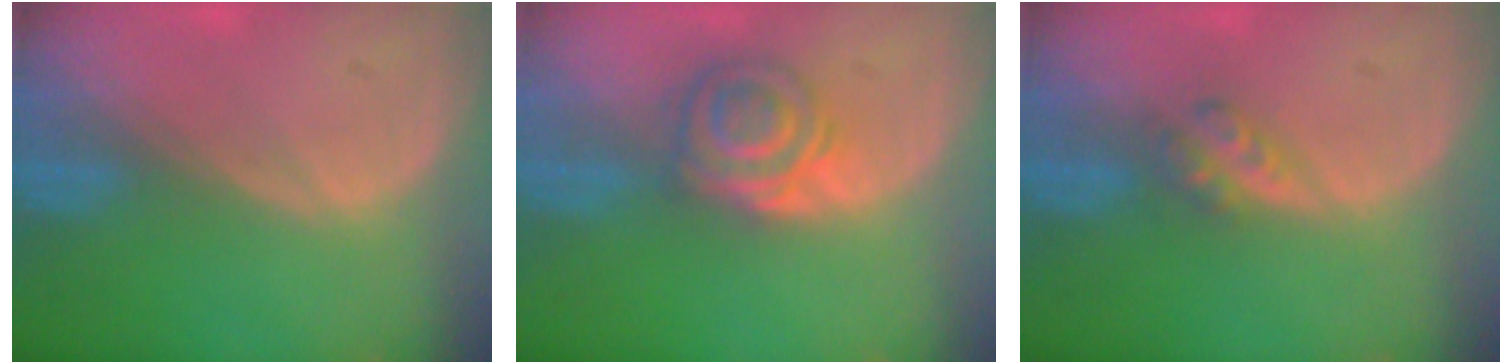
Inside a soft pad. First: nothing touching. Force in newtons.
{"total": 5.7, "press": 5.4, "slide": 2.0}
{"total": 2.9, "press": 2.5, "slide": 1.5}